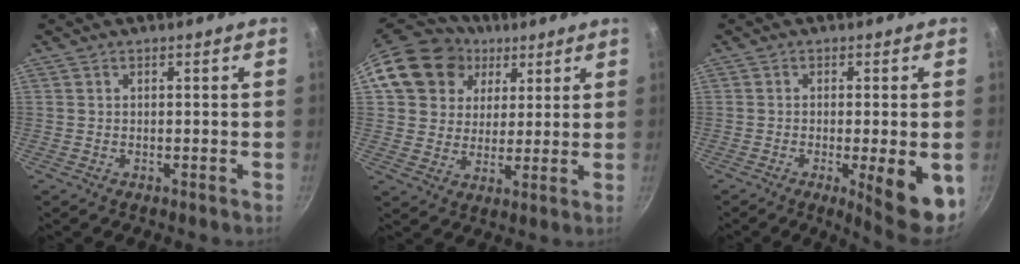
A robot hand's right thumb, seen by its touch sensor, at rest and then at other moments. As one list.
[{"total": 16.5, "force": [6.2, 14.0, 6.1], "torque": [-0.098, 0.016, 0.106]}, {"total": 10.1, "force": [-2.9, 1.9, 9.5], "torque": [-0.120, -0.004, -0.034]}]